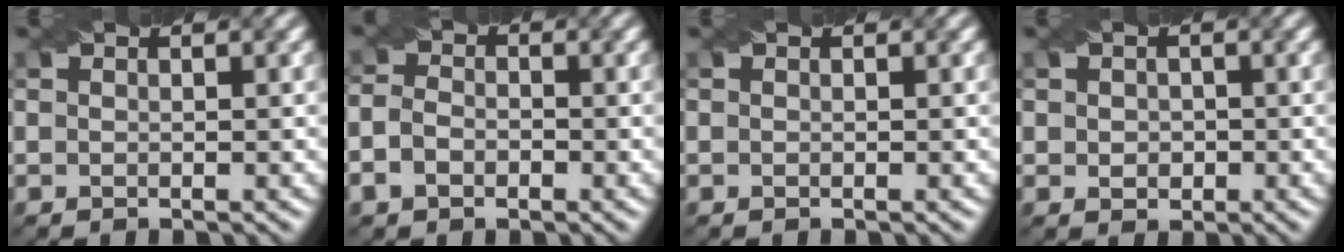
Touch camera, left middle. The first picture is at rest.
{"total": 2.7, "force": [-1.1, 2.0, 1.5], "torque": [-0.032, -0.001, -0.026]}
{"total": 0.0}
{"total": 1.4, "force": [0.1, 1.2, 0.7], "torque": [-0.009, 0.000, 0.000]}